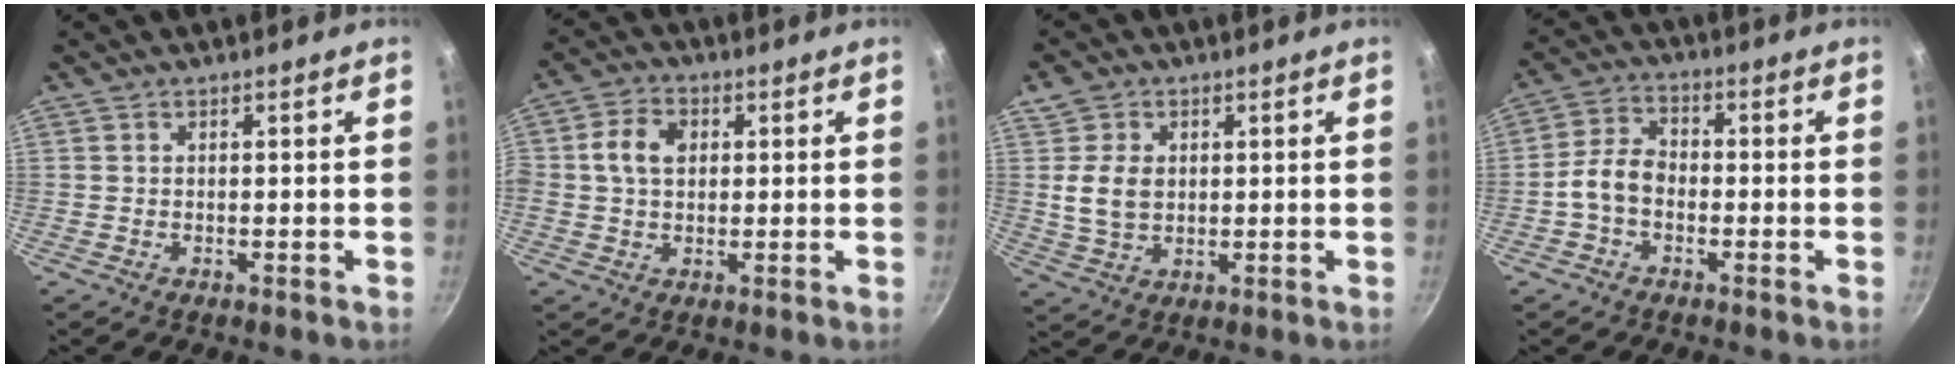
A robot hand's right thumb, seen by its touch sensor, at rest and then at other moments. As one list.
[{"total": 6.6, "force": [1.1, 4.9, 4.3], "torque": [-0.069, 0.009, 0.010]}, {"total": 6.8, "force": [1.1, 5.2, 4.3], "torque": [-0.063, -0.008, 0.021]}, {"total": 6.1, "force": [-1.8, 4.2, 4.0], "torque": [-0.068, 0.030, -0.047]}]